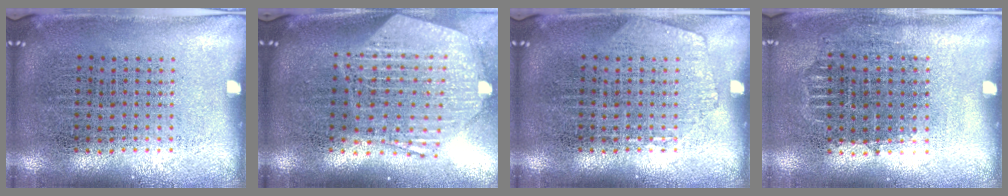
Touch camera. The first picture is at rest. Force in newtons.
{"total": 2.8, "press": 2.2, "slide": 1.7}
{"total": 1.0, "press": 1.0, "slide": 0.1}
{"total": 0.9, "press": 0.8, "slide": 0.4}